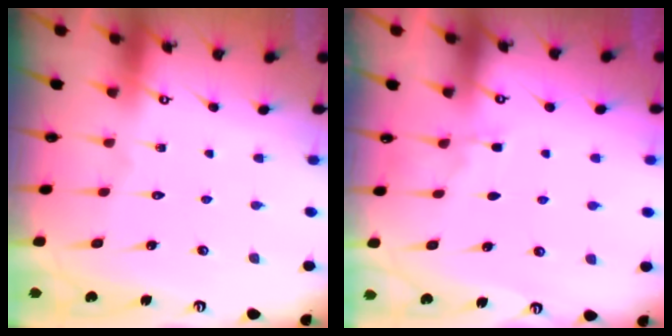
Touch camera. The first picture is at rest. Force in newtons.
{"total": 2.8, "press": 2.8, "slide": 0.4}